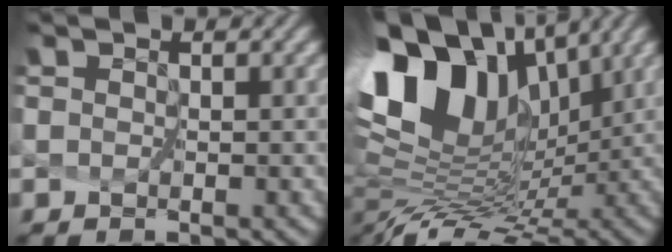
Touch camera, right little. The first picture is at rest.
{"total": 12.5, "force": [4.6, 6.4, 9.7], "torque": [-0.185, 0.018, 0.090]}